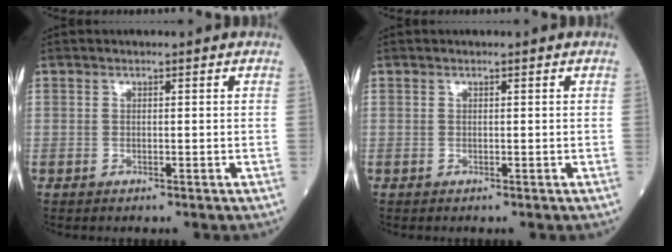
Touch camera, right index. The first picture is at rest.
{"total": 0.0}